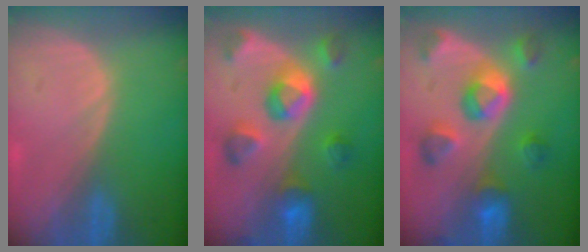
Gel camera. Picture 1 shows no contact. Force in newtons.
{"total": 9.3, "press": 8.5, "slide": 3.9}
{"total": 9.3, "press": 8.5, "slide": 3.9}